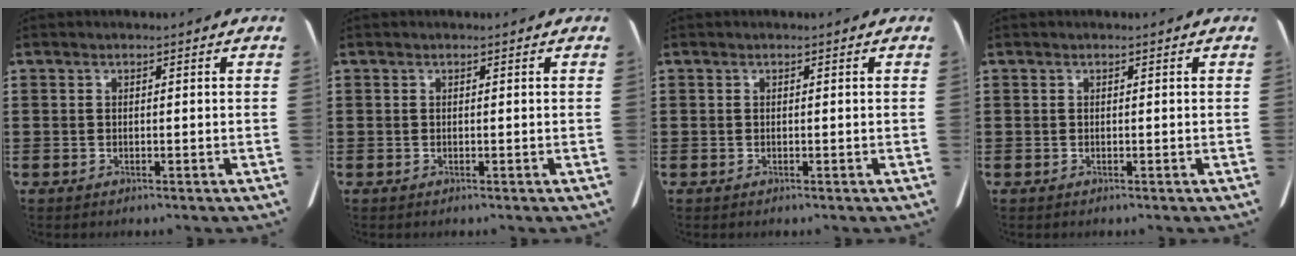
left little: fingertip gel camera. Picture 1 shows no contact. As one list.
[{"total": 0.0}, {"total": 0.0}, {"total": 0.0}]